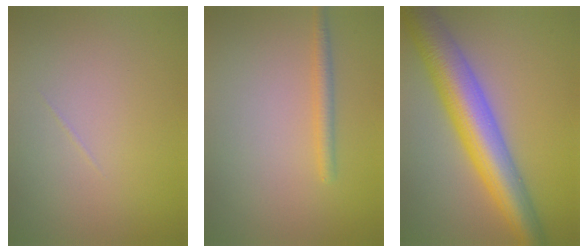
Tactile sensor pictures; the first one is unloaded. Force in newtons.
{"total": 1.6, "press": 1.6, "slide": 0.0}
{"total": 8.9, "press": 8.9, "slide": 0.1}